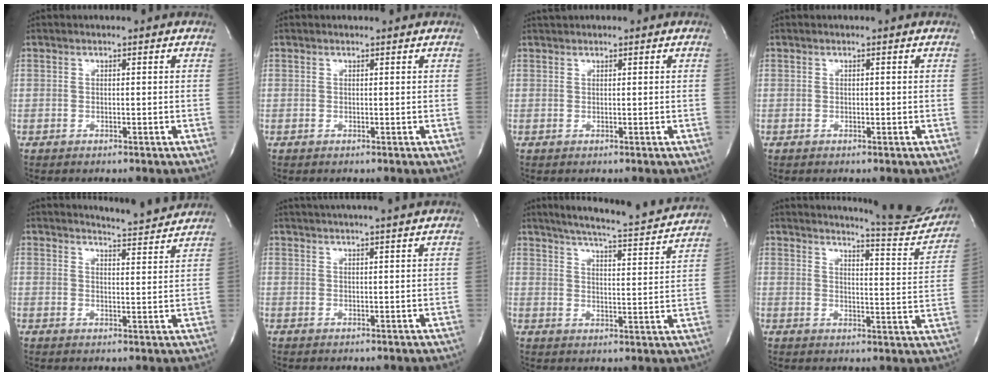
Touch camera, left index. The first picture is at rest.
{"total": 1.3, "force": [1.2, 0.3, 0.1], "torque": [-0.011, 0.008, 0.014]}
{"total": 0.0}
{"total": 0.5, "force": [0.4, 0.3, 0.1], "torque": [-0.008, 0.005, 0.005]}
{"total": 7.0, "force": [6.9, -0.7, 0.5], "torque": [-0.025, -0.018, 0.089]}
{"total": 10.7, "force": [9.7, -0.8, 4.4], "torque": [-0.080, 0.015, 0.128]}
{"total": 18.4, "force": [17.0, 1.2, 7.0], "torque": [-0.110, -0.033, 0.217]}
{"total": 17.2, "force": [16.6, 0.5, 4.7], "torque": [-0.073, -0.094, 0.194]}